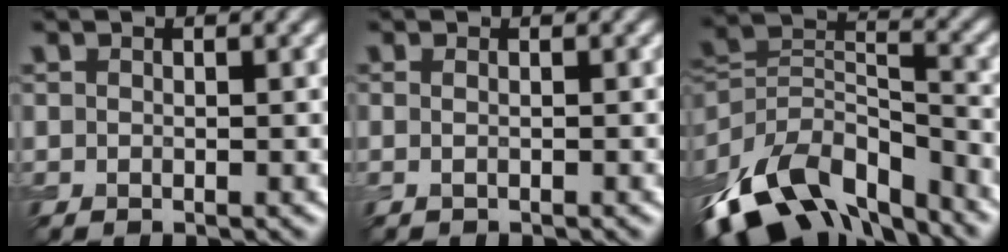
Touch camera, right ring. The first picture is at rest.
{"total": 1.0, "force": [-0.2, 0.4, 0.9], "torque": [-0.010, -0.006, -0.007]}
{"total": 14.1, "force": [-8.8, 7.4, 8.0], "torque": [-0.189, 0.002, -0.154]}